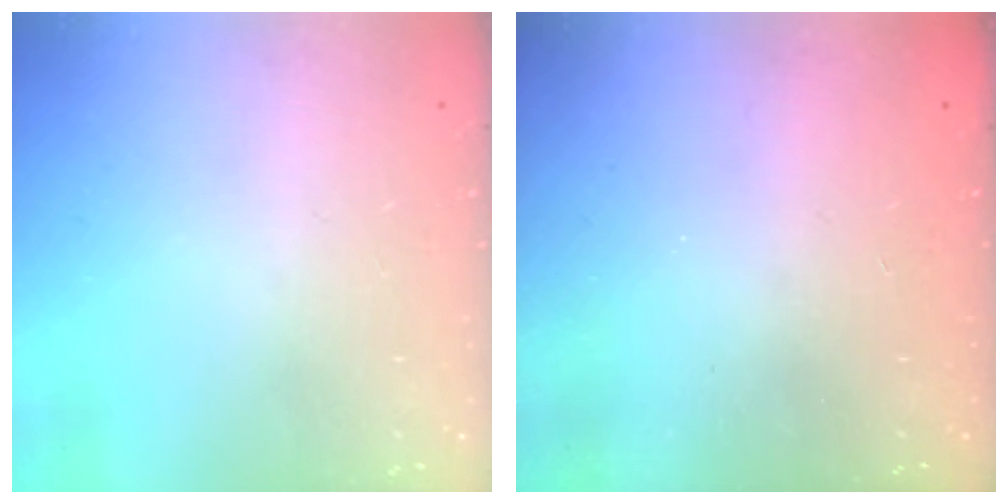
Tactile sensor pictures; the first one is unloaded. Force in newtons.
{"total": 2.3, "press": 2.2, "slide": 0.7}